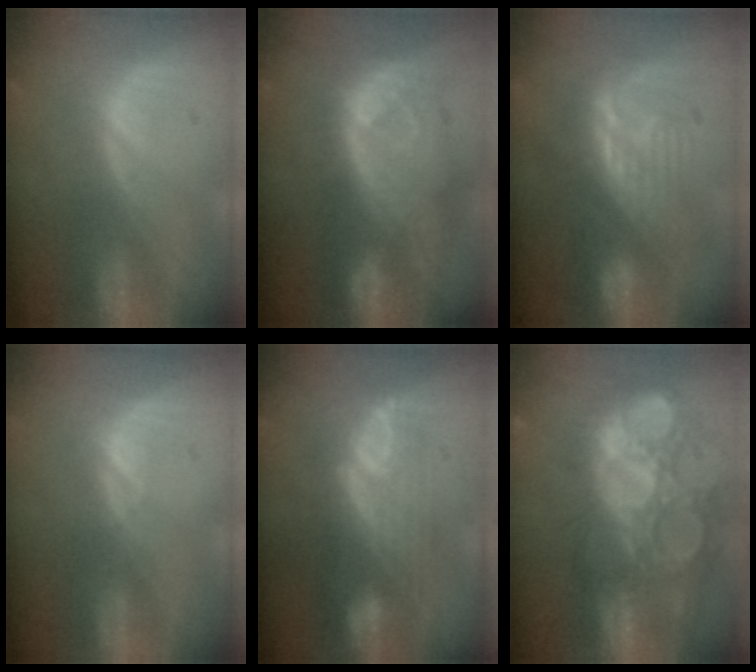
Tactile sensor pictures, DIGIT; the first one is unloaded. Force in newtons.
{"total": 10.9, "press": 9.7, "slide": 5.0}
{"total": 8.1, "press": 7.9, "slide": 1.6}
{"total": 0.7, "press": 0.7, "slide": 0.2}
{"total": 8.3, "press": 7.9, "slide": 2.3}
{"total": 14.2, "press": 12.7, "slide": 6.4}